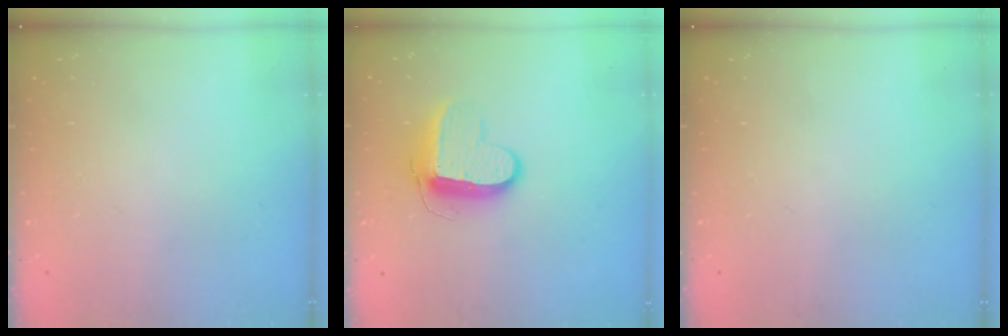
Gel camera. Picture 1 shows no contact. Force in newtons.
{"total": 10.4, "press": 10.4, "slide": 0.5}
{"total": 0.0}